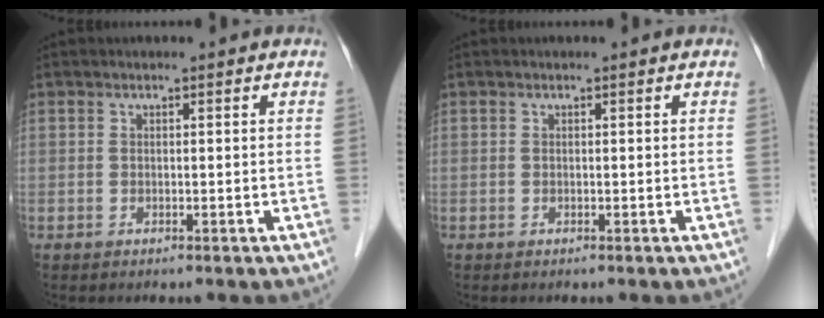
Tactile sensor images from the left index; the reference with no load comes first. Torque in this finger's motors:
{"motor_torque": [-0.01, 0.00, 0.00, 0.00]}